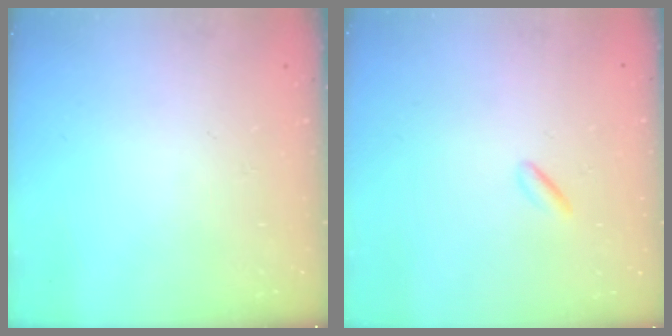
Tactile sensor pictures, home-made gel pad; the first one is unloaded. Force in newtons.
{"total": 0.6, "press": 0.2, "slide": 0.5}